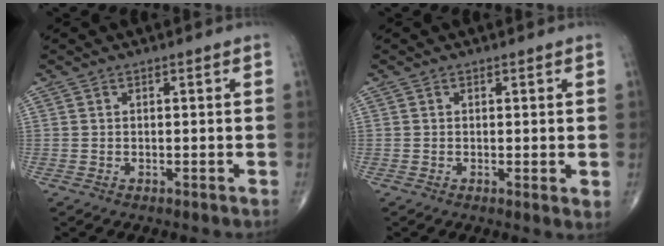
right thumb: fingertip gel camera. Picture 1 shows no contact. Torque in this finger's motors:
{"motor_torque": [-0.14, 0.11, -0.11, -0.09, -0.03]}